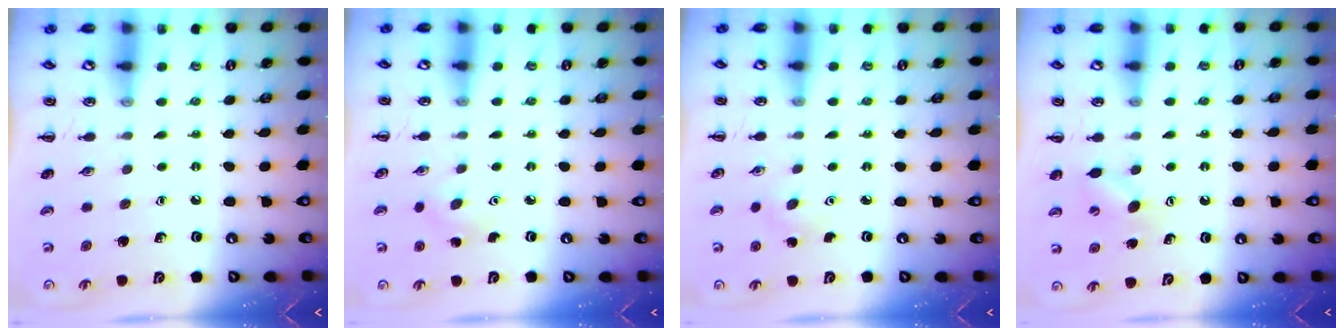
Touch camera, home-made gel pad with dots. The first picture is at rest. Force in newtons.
{"total": 3.8, "press": 3.7, "slide": 0.8}
{"total": 2.8, "press": 2.8, "slide": 0.7}
{"total": 5.9, "press": 5.7, "slide": 1.5}